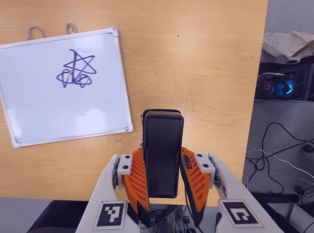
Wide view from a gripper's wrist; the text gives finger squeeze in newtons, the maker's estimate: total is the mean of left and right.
{"total": 6.6, "left": 4.2, "right": 9.1}